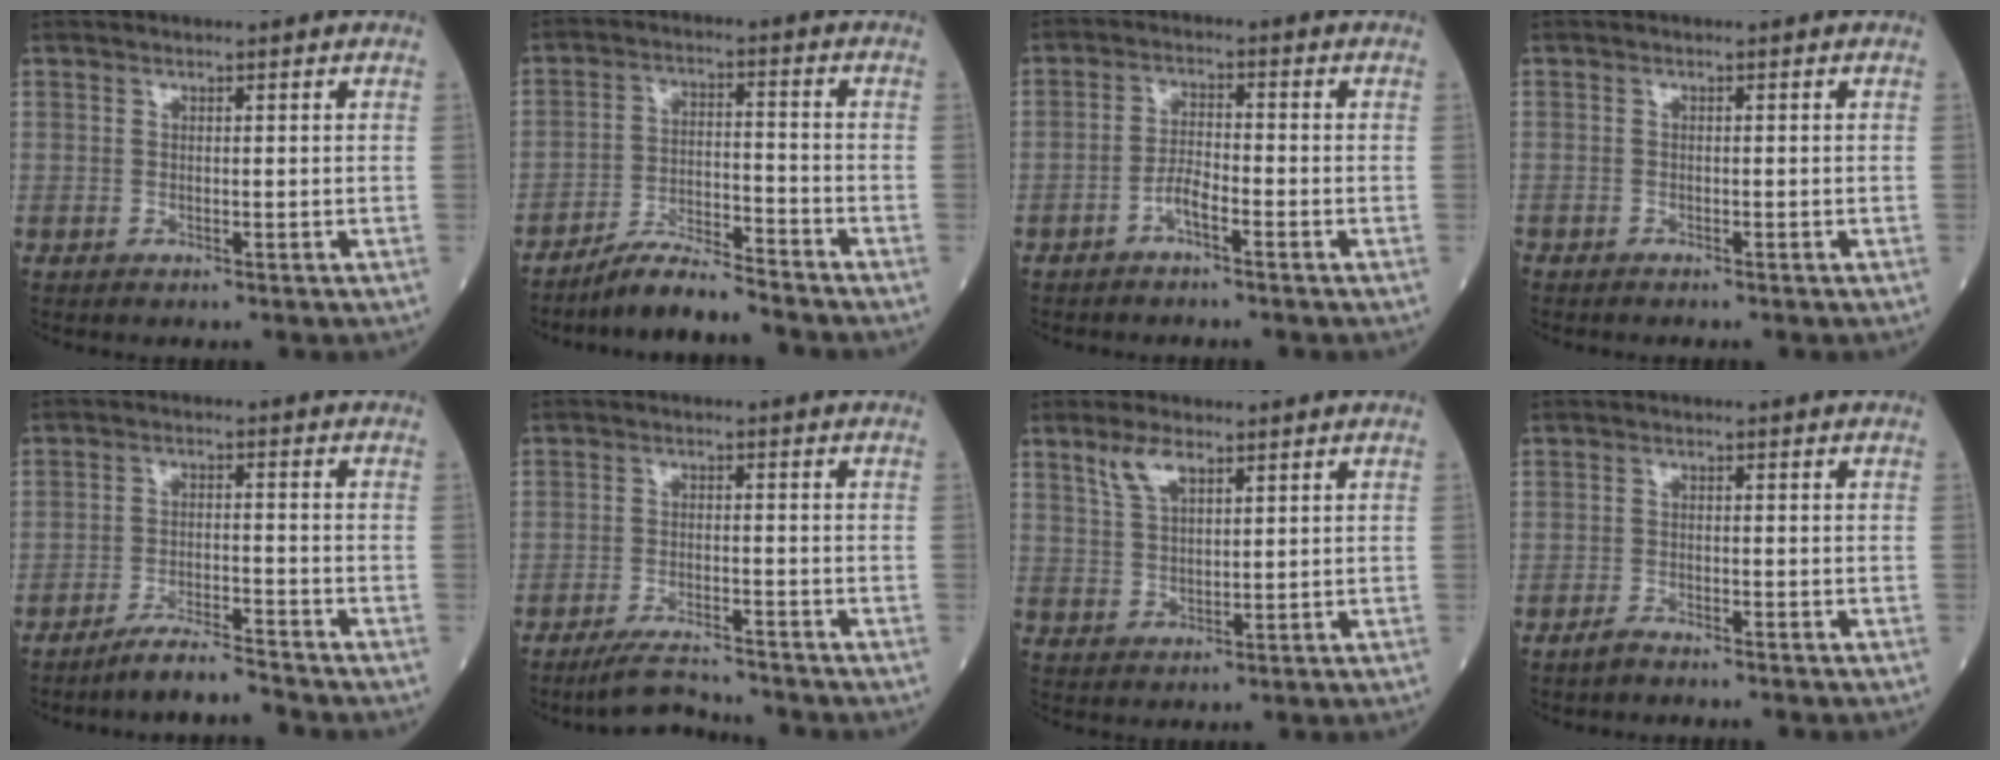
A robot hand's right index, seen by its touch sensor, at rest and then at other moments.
{"total": 7.2, "force": [-6.7, 0.2, 2.5], "torque": [-0.044, -0.009, -0.123]}
{"total": 3.6, "force": [-2.2, 0.6, 2.7], "torque": [-0.051, 0.010, -0.044]}
{"total": 1.0, "force": [-1.0, 0.2, 0.3], "torque": [-0.007, -0.001, -0.016]}
{"total": 5.0, "force": [-4.7, -0.6, 1.6], "torque": [-0.028, -0.015, -0.087]}
{"total": 5.7, "force": [-5.4, 0.1, 1.6], "torque": [-0.031, -0.015, -0.097]}
{"total": 4.8, "force": [3.1, 1.7, 3.3], "torque": [-0.074, 0.007, 0.065]}
{"total": 1.8, "force": [-1.7, 0.2, 0.7], "torque": [-0.021, -0.003, -0.031]}